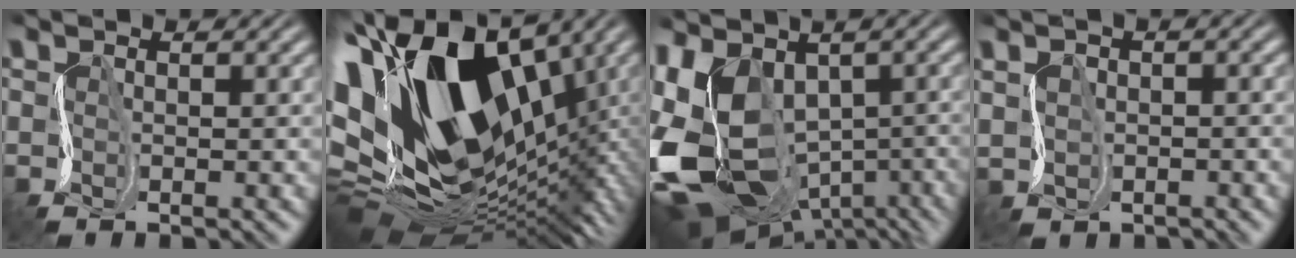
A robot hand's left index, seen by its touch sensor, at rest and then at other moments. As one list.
[{"total": 15.8, "force": [2.6, 9.8, 12.1], "torque": [-0.228, -0.007, 0.063]}, {"total": 15.8, "force": [-4.3, 10.2, 11.2], "torque": [-0.228, -0.046, -0.020]}, {"total": 0.7, "force": [-0.6, 0.3, -0.1], "torque": [0.002, -0.009, -0.001]}]